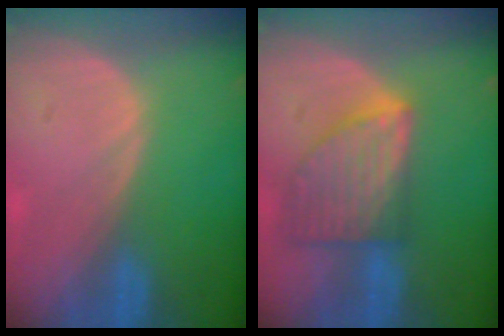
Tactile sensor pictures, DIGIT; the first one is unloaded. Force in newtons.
{"total": 8.1, "press": 7.4, "slide": 3.4}